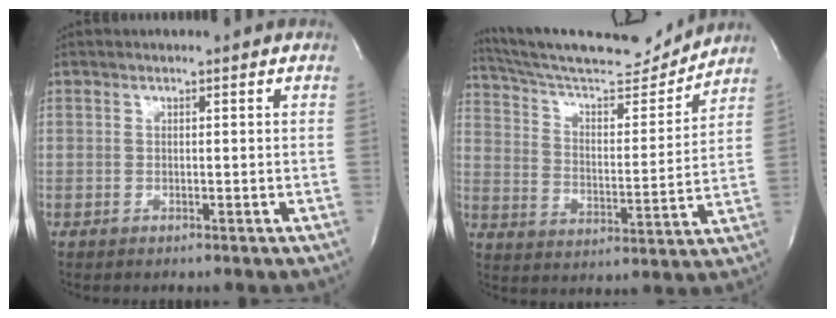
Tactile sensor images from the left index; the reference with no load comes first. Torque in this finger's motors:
{"motor_torque": [0.21, -0.44, 0.15, 0.06]}